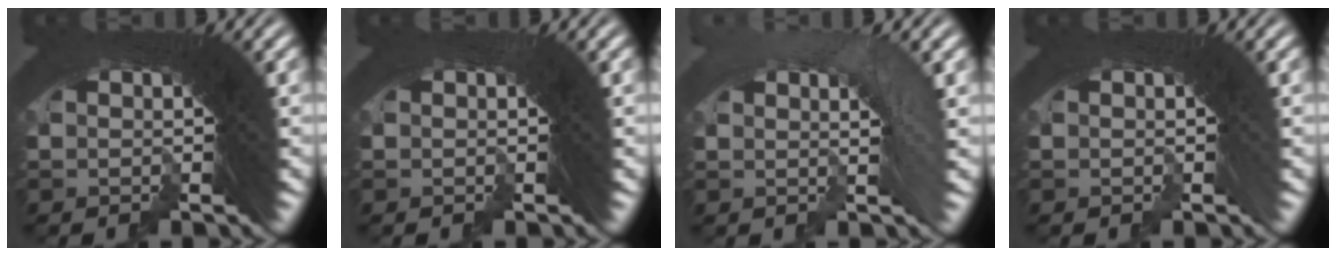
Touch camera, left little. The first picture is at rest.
{"total": 0.7, "force": [-0.4, -0.2, -0.6], "torque": [0.006, -0.002, -0.004]}
{"total": 2.3, "force": [-2.2, 0.0, -0.6], "torque": [0.020, -0.001, -0.035]}
{"total": 1.1, "force": [-0.3, -0.5, -1.0], "torque": [0.014, -0.003, -0.003]}